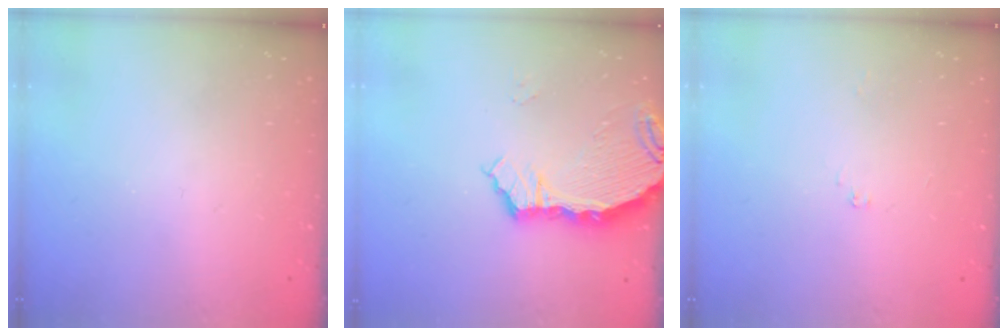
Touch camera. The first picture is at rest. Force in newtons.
{"total": 7.0, "press": 5.5, "slide": 4.3}
{"total": 0.9, "press": 0.9, "slide": 0.1}